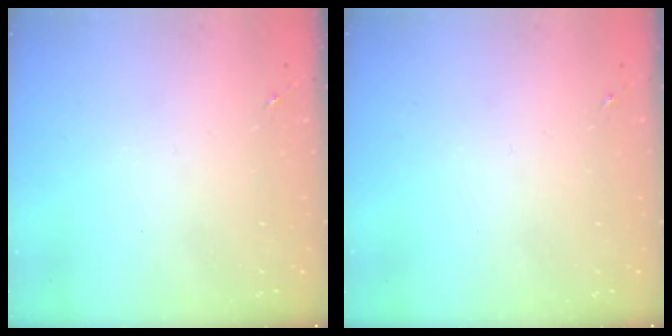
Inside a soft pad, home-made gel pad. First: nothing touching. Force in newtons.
{"total": 0.0}